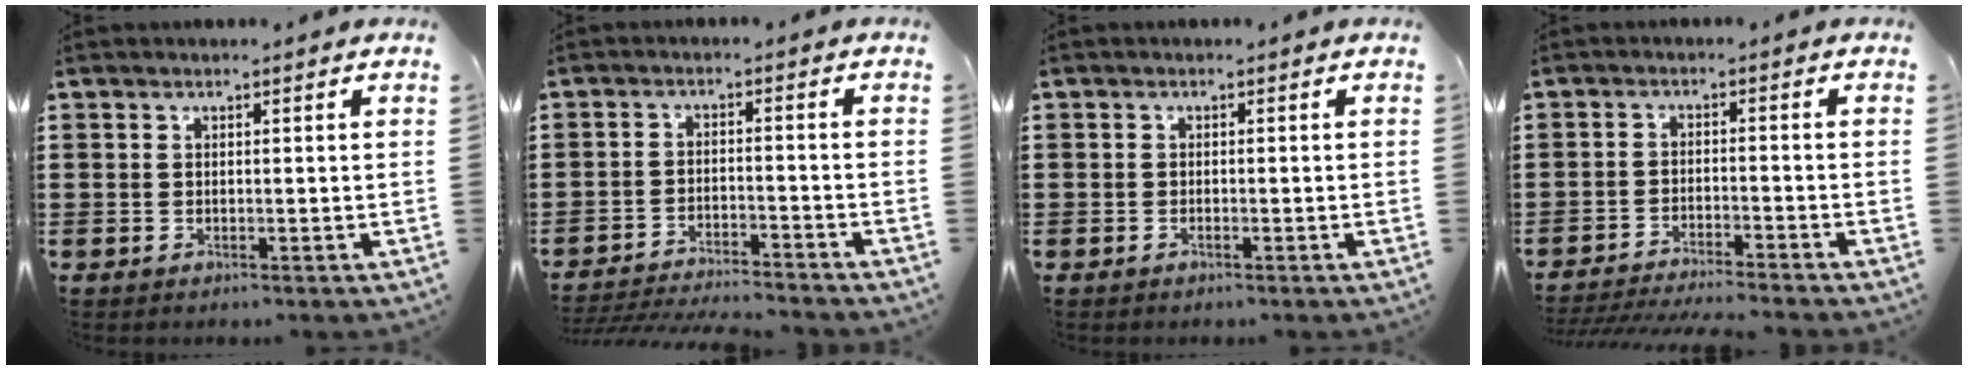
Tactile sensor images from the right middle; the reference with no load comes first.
{"total": 4.0, "force": [-4.0, 0.0, 0.5], "torque": [-0.020, -0.004, -0.086]}
{"total": 0.6, "force": [-0.5, 0.3, 0.1], "torque": [-0.001, 0.003, -0.011]}
{"total": 3.6, "force": [-3.6, -0.3, 0.6], "torque": [-0.020, -0.007, -0.076]}